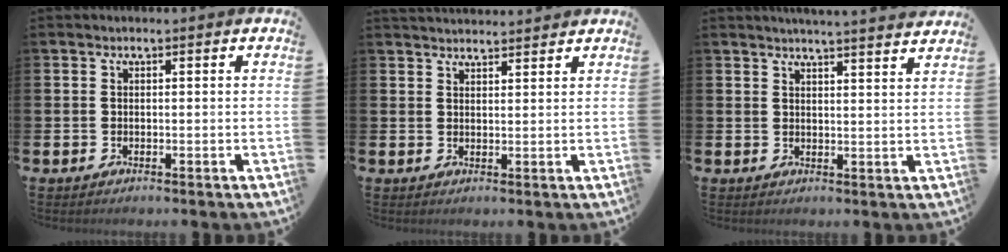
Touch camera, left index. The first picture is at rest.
{"total": 2.8, "force": [2.8, 0.3, 0.0], "torque": [0.008, -0.020, 0.048]}
{"total": 3.9, "force": [3.9, -0.7, 0.3], "torque": [0.002, -0.028, 0.065]}